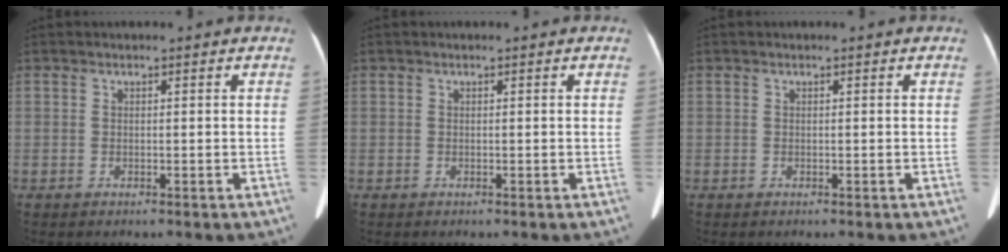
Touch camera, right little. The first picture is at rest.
{"total": 0.0}
{"total": 0.0}